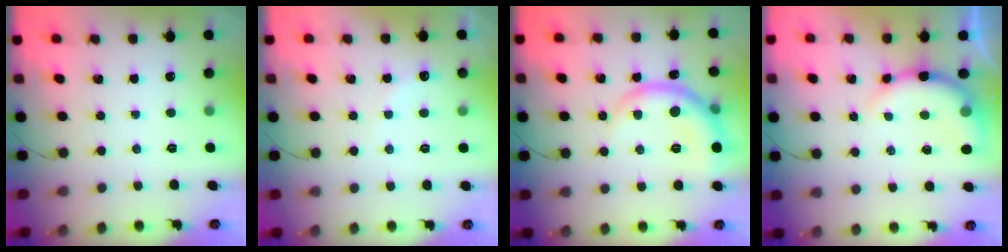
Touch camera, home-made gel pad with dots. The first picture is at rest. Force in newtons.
{"total": 6.8, "press": 6.6, "slide": 1.5}
{"total": 10.2, "press": 10.1, "slide": 0.9}
{"total": 9.6, "press": 9.6, "slide": 1.3}